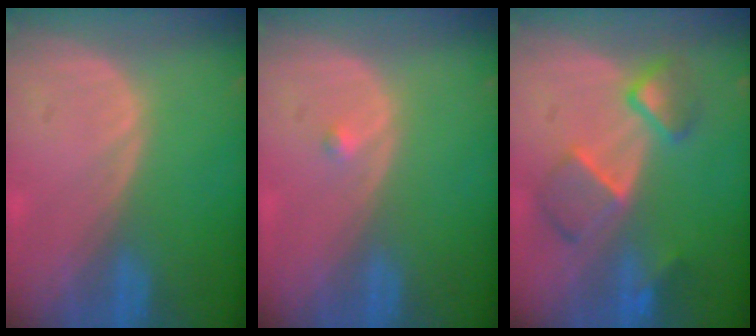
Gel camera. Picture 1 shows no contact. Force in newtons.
{"total": 0.7, "press": 0.7, "slide": 0.1}
{"total": 6.6, "press": 6.6, "slide": 1.1}